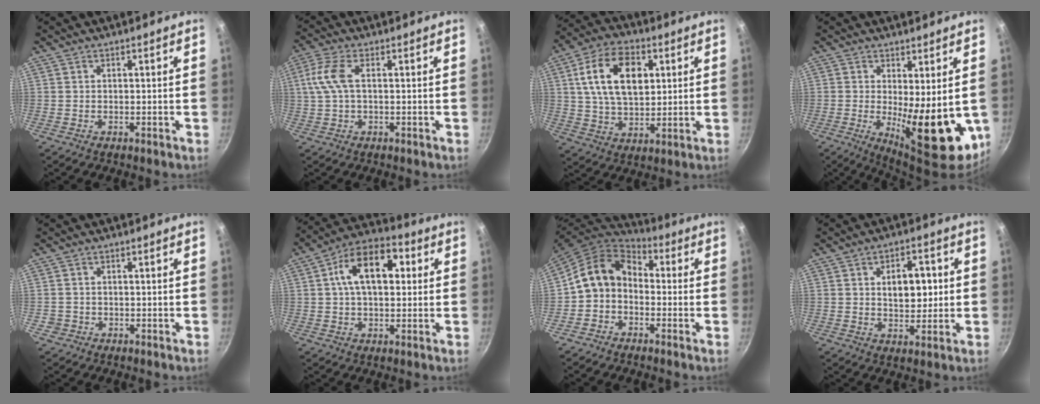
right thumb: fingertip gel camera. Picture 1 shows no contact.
{"total": 6.4, "force": [0.8, 2.8, 5.7], "torque": [-0.134, 0.014, 0.012]}
{"total": 15.5, "force": [4.1, 9.6, 11.4], "torque": [-0.179, -0.002, 0.070]}
{"total": 13.9, "force": [-0.8, 5.1, 12.9], "torque": [-0.157, -0.020, 0.005]}
{"total": 1.4, "force": [-0.5, 1.4, 0.1], "torque": [0.000, 0.005, -0.002]}
{"total": 13.9, "force": [3.0, 8.3, 10.8], "torque": [-0.141, 0.023, 0.033]}
{"total": 11.0, "force": [-0.7, 8.6, 6.8], "torque": [-0.104, 0.043, -0.036]}
{"total": 8.6, "force": [1.3, 5.1, 6.8], "torque": [-0.067, -0.001, 0.019]}